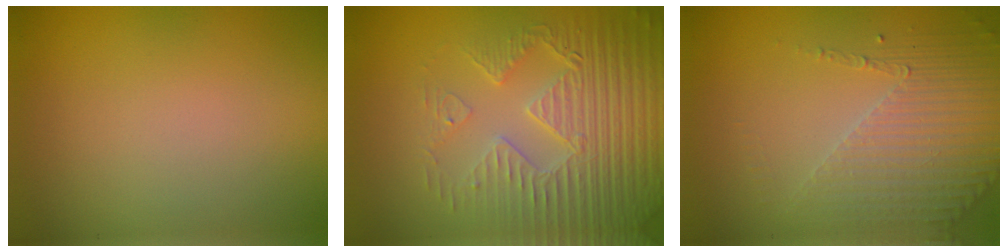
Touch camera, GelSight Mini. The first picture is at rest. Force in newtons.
{"total": 5.8, "press": 5.2, "slide": 2.6}
{"total": 4.3, "press": 3.3, "slide": 2.7}